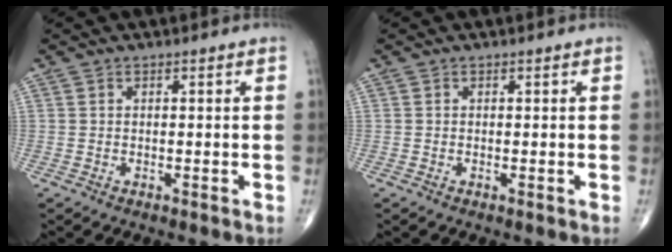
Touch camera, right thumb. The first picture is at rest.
{"total": 0.0}